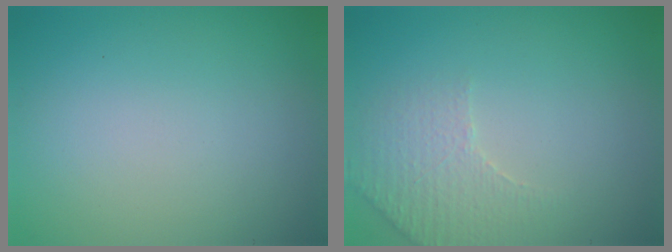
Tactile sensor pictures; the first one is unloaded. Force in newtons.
{"total": 2.8, "press": 2.7, "slide": 0.8}